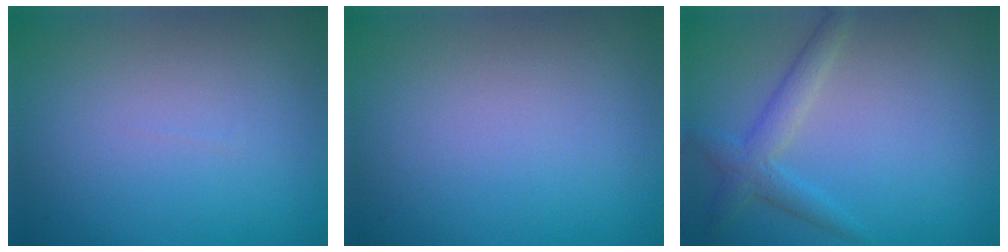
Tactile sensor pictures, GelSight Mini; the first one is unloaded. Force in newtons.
{"total": 0.0}
{"total": 2.7, "press": 2.7, "slide": 0.1}